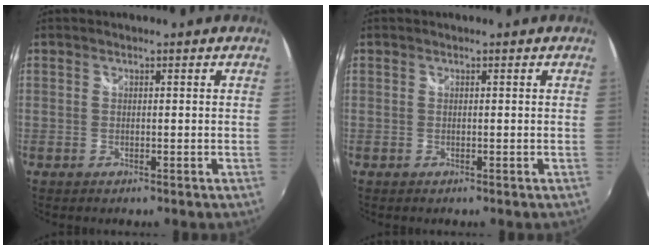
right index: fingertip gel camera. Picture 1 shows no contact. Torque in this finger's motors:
{"motor_torque": [0.00, 0.03, -0.04, 0.00]}